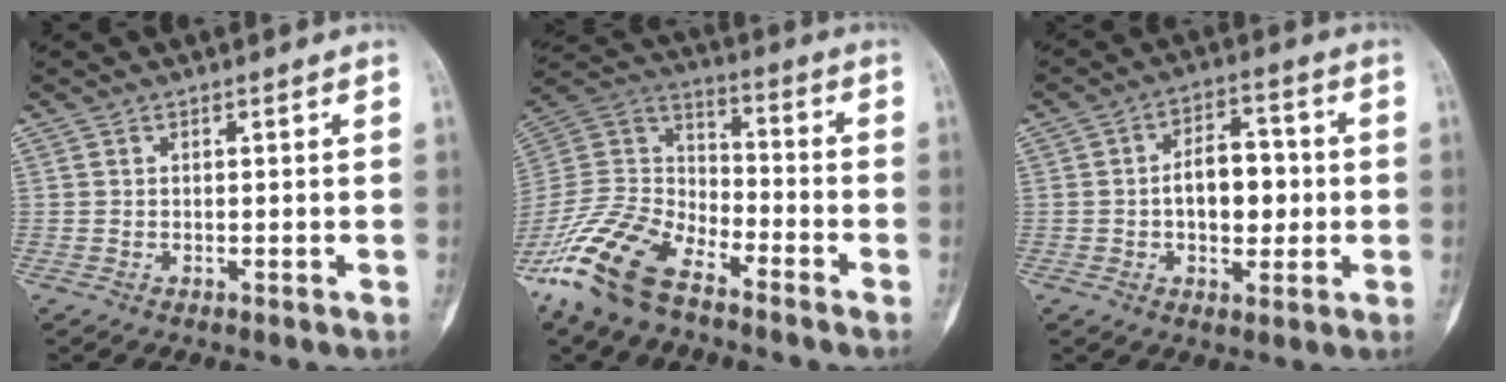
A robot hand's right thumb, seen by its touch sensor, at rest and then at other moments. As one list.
[{"total": 17.5, "force": [-12.1, 7.9, 9.9], "torque": [-0.204, 0.058, -0.236]}, {"total": 9.8, "force": [-0.3, 6.0, 7.7], "torque": [-0.084, 0.019, -0.008]}]